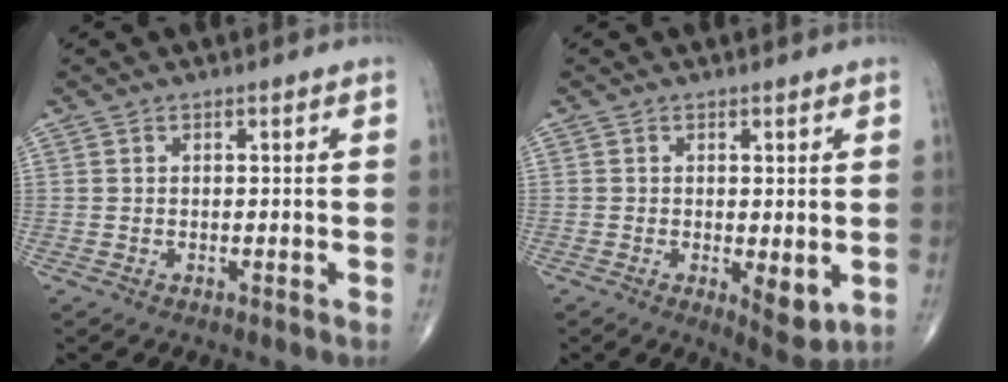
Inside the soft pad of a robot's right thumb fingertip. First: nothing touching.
{"total": 4.9, "force": [-0.9, 1.9, 4.4], "torque": [-0.058, -0.015, -0.009]}